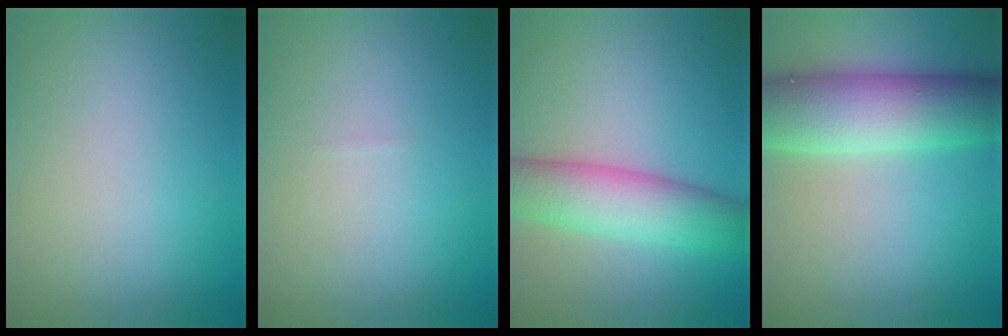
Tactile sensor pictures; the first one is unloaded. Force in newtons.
{"total": 0.0}
{"total": 6.8, "press": 6.8, "slide": 0.1}
{"total": 8.9, "press": 8.9, "slide": 0.5}